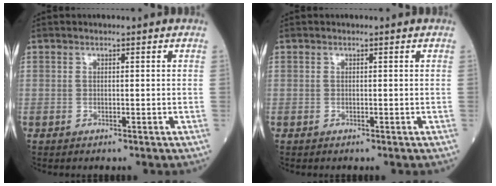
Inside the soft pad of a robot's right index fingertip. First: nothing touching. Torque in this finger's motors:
{"motor_torque": [0.00, 0.00, 0.00, -0.01]}